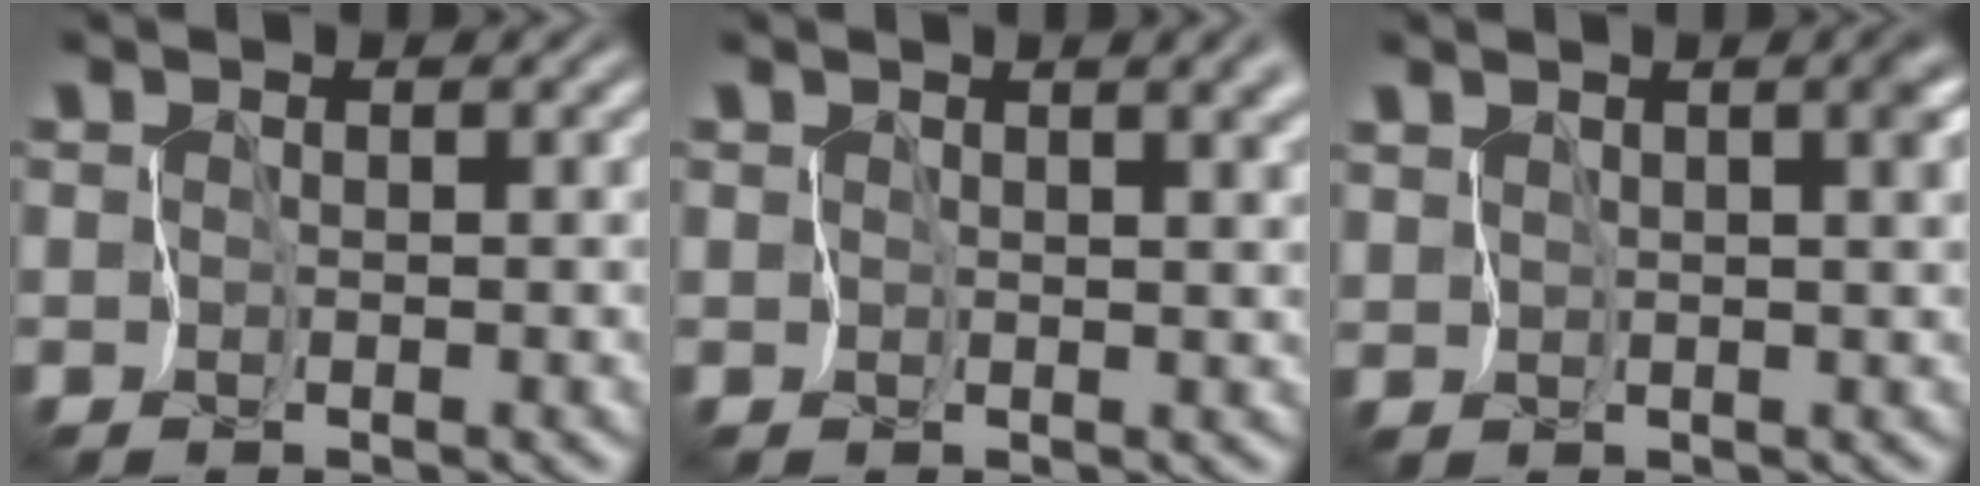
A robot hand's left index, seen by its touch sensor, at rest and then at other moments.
{"total": 4.4, "force": [2.1, 2.1, 3.2], "torque": [-0.031, 0.012, 0.025]}
{"total": 3.8, "force": [1.4, 1.4, 3.2], "torque": [-0.039, 0.009, 0.022]}